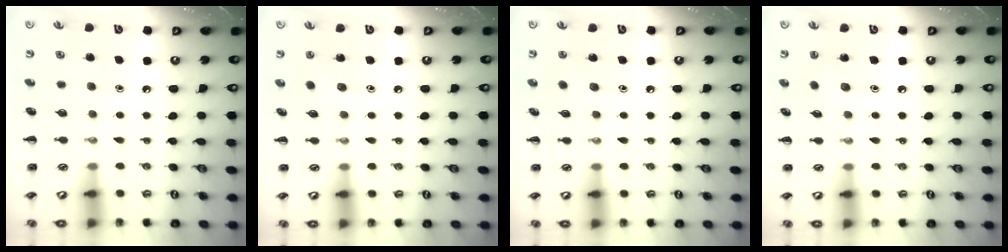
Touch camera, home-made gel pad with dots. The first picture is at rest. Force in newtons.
{"total": 4.1, "press": 3.9, "slide": 1.2}
{"total": 5.8, "press": 5.7, "slide": 1.3}
{"total": 3.8, "press": 3.6, "slide": 1.1}